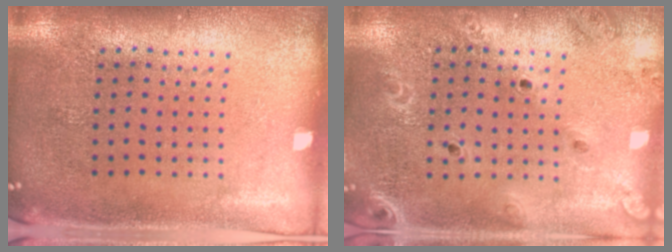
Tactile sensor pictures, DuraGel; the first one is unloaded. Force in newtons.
{"total": 1.9, "press": 1.8, "slide": 0.7}